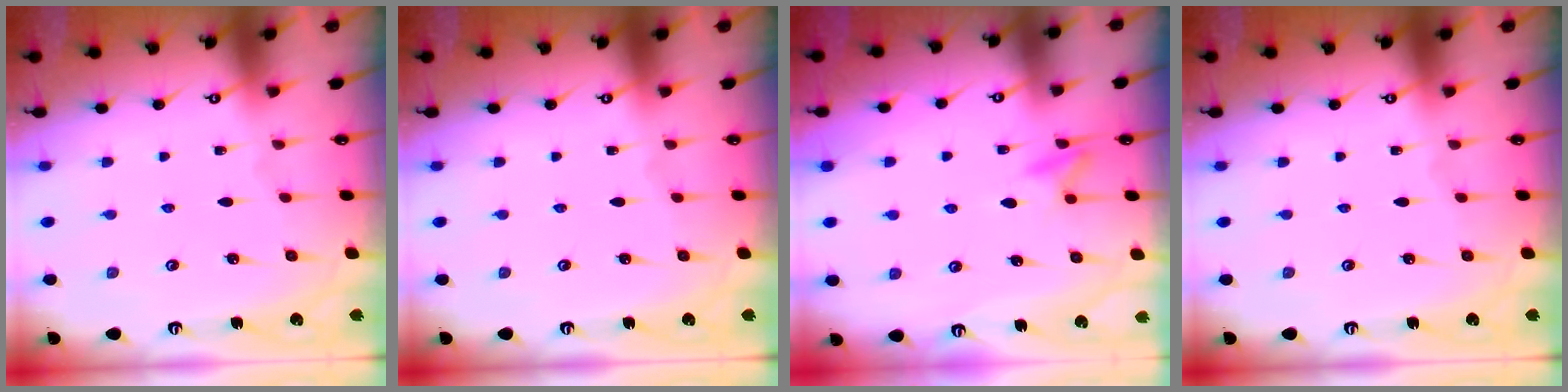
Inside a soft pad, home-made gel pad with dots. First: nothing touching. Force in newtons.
{"total": 0.0}
{"total": 7.8, "press": 7.8, "slide": 0.8}
{"total": 0.0}